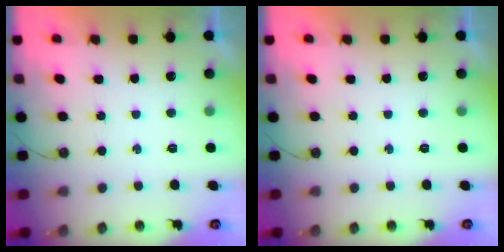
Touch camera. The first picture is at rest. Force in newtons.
{"total": 0.0}